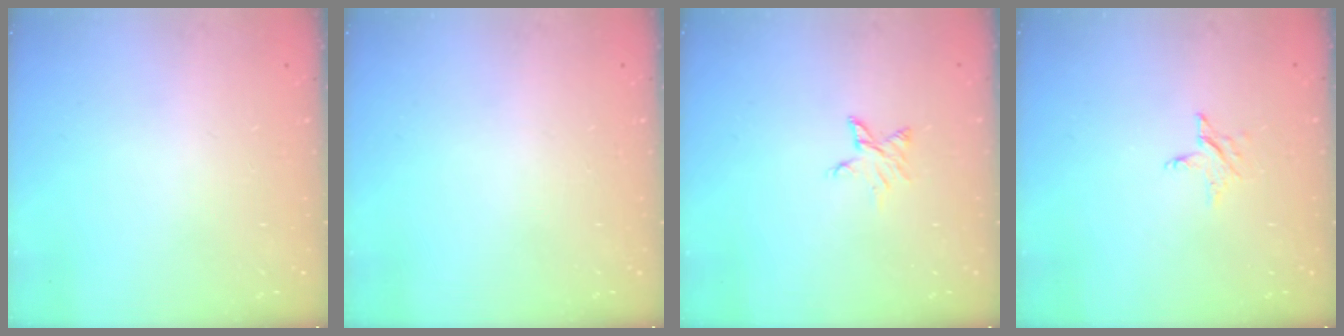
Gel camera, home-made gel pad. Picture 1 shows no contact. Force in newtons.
{"total": 0.0}
{"total": 3.6, "press": 3.6, "slide": 0.3}
{"total": 2.9, "press": 2.9, "slide": 0.2}